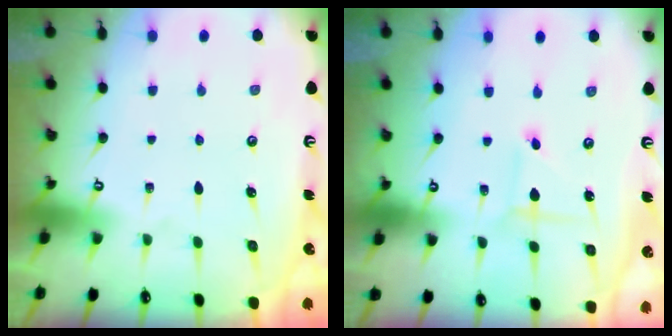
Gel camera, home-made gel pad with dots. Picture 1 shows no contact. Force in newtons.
{"total": 1.5, "press": 1.5, "slide": 0.1}